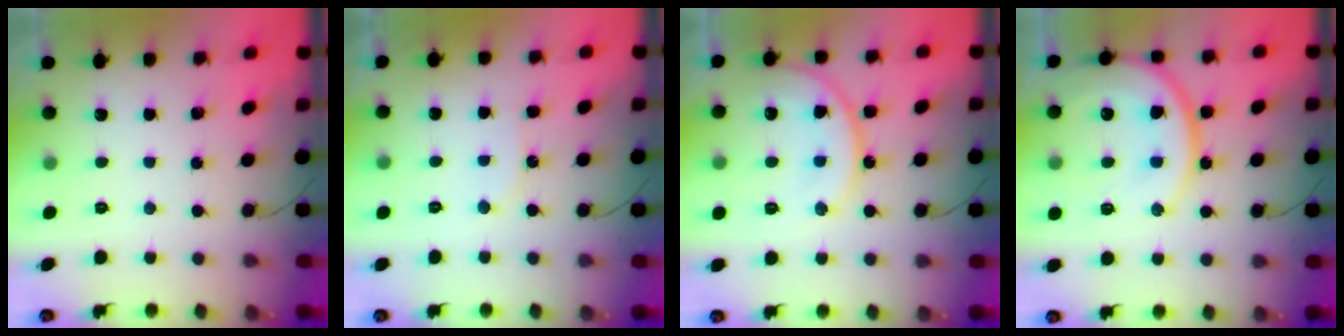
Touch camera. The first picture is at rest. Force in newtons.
{"total": 6.5, "press": 6.5, "slide": 0.4}
{"total": 13.6, "press": 13.6, "slide": 0.9}
{"total": 18.3, "press": 17.9, "slide": 3.8}